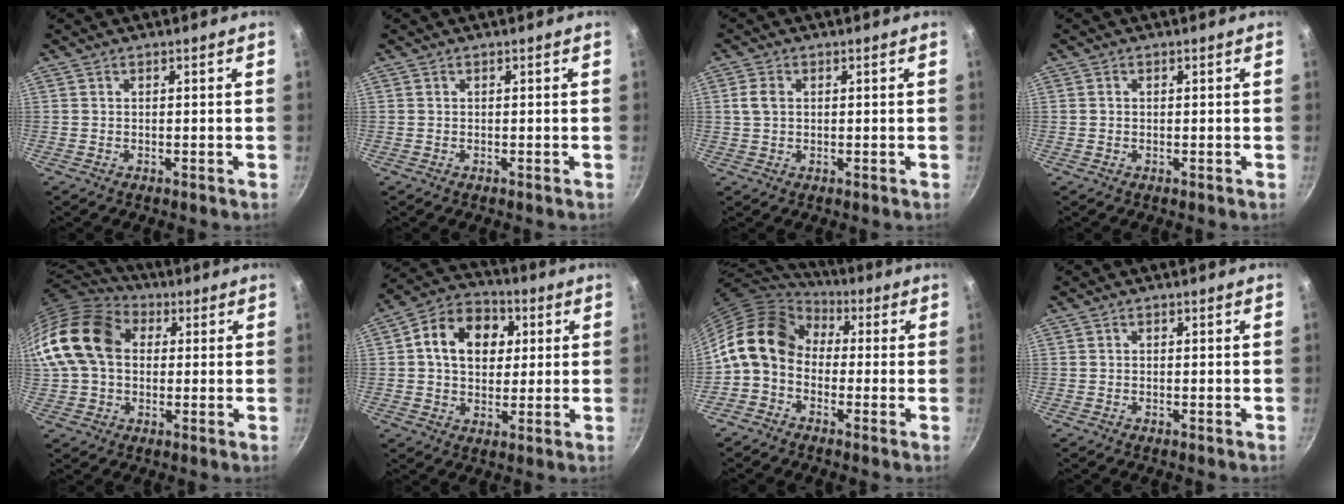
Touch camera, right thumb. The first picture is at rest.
{"total": 0.0}
{"total": 3.1, "force": [0.5, 2.3, 2.0], "torque": [-0.035, 0.005, 0.009]}
{"total": 0.7, "force": [0.0, 0.6, 0.3], "torque": [-0.004, 0.004, -0.001]}
{"total": 18.3, "force": [3.0, 13.5, 12.0], "torque": [-0.214, 0.032, 0.040]}
{"total": 13.6, "force": [3.0, 10.3, 8.4], "torque": [-0.111, 0.013, 0.033]}
{"total": 12.4, "force": [0.8, 9.6, 7.8], "torque": [-0.115, 0.034, -0.010]}
{"total": 0.0}